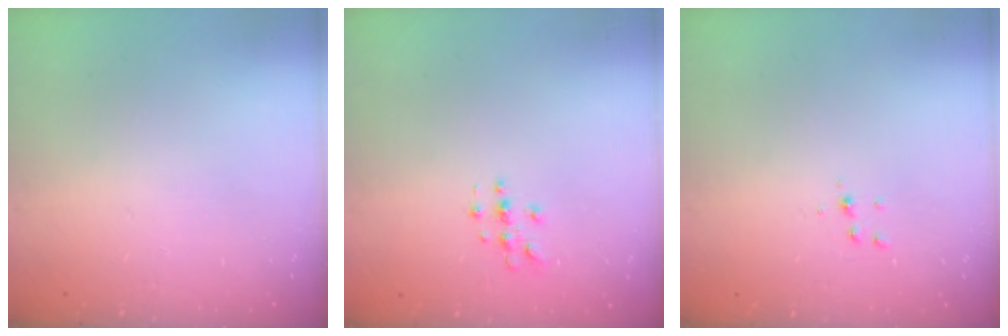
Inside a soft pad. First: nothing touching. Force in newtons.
{"total": 2.8, "press": 2.8, "slide": 0.2}
{"total": 4.4, "press": 4.3, "slide": 0.4}